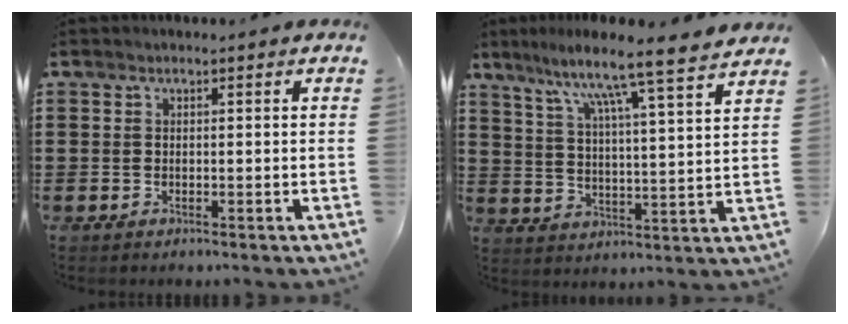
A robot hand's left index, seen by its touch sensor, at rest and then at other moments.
{"total": 9.2, "force": [7.8, -1.1, 4.8], "torque": [-0.106, -0.060, 0.120]}